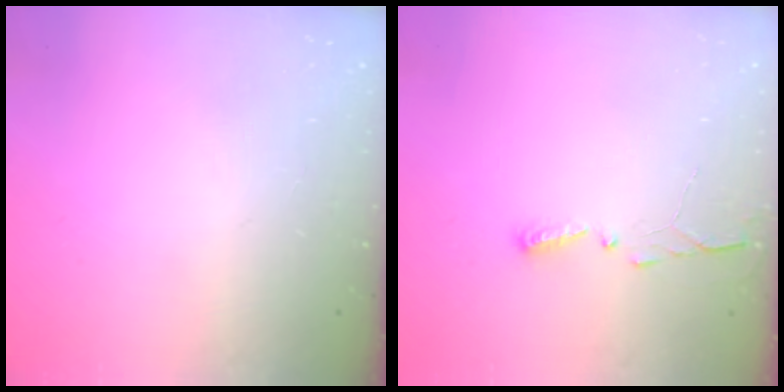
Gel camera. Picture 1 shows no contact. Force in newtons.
{"total": 2.9, "press": 2.9, "slide": 0.4}